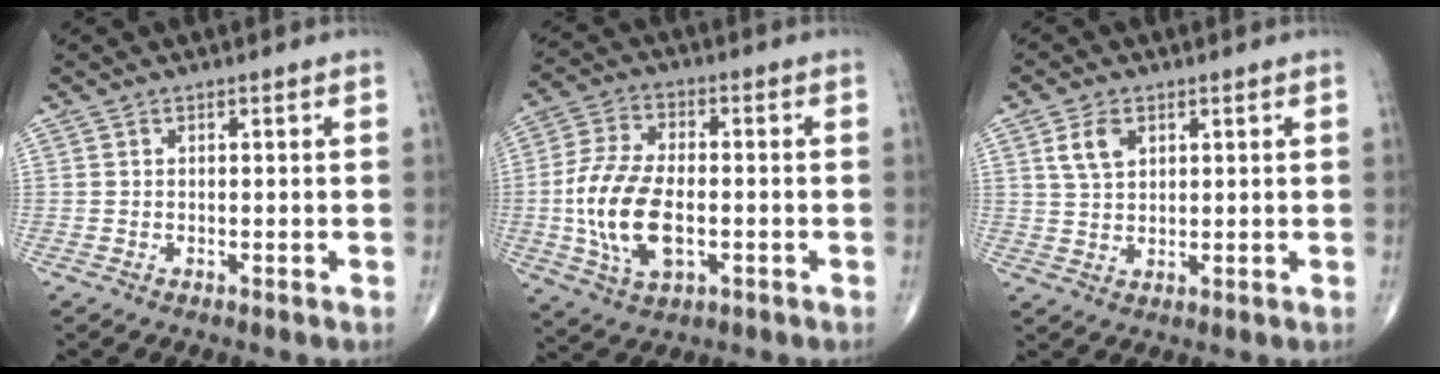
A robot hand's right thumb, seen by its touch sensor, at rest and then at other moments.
{"total": 14.5, "force": [-2.2, 8.0, 12.0], "torque": [-0.241, 0.007, -0.038]}
{"total": 4.9, "force": [2.1, 3.1, 3.2], "torque": [-0.050, -0.006, 0.043]}